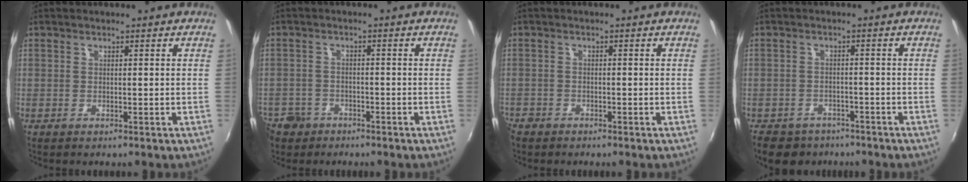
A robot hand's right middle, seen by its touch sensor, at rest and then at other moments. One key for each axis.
{"total": 8.1, "fx": -4.7, "fy": 6.3, "fz": 2.2, "tx": -0.079, "ty": 0.009, "tz": -0.078}
{"total": 3.1, "fx": -2.5, "fy": 1.8, "fz": 0.6, "tx": -0.024, "ty": -0.005, "tz": -0.050}
{"total": 9.0, "fx": -6.9, "fy": 4.8, "fz": 3.3, "tx": -0.089, "ty": -0.016, "tz": -0.109}